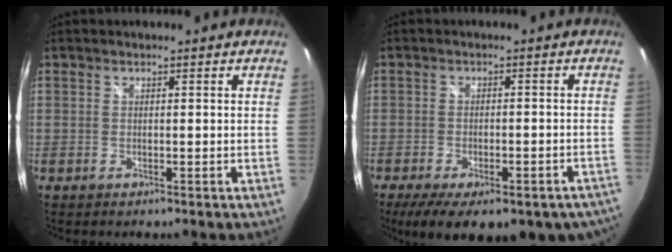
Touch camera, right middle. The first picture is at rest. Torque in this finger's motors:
{"motor_torque": [1.12, -1.01, 0.43, 0.11]}